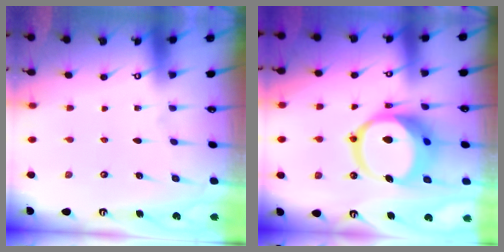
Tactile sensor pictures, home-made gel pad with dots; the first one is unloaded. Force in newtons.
{"total": 14.9, "press": 14.8, "slide": 1.9}